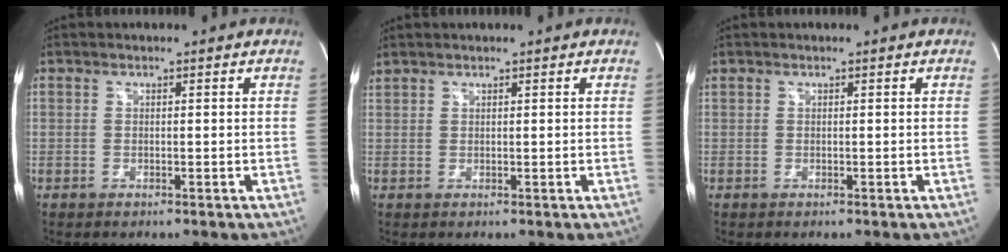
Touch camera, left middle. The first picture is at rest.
{"total": 1.4, "force": [1.3, -0.1, 0.5], "torque": [-0.021, 0.021, 0.032]}
{"total": 0.0}